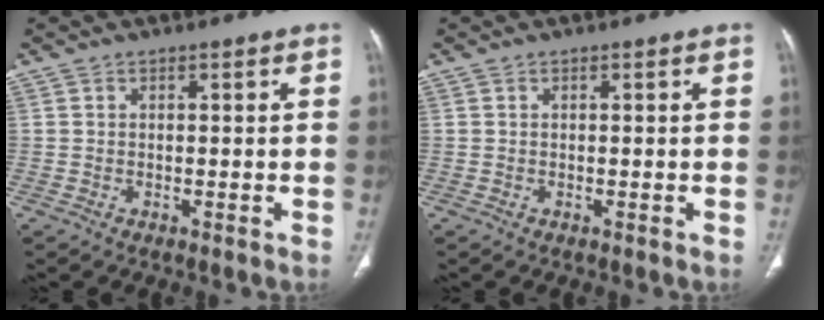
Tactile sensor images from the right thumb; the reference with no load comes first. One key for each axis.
{"total": 0.0}